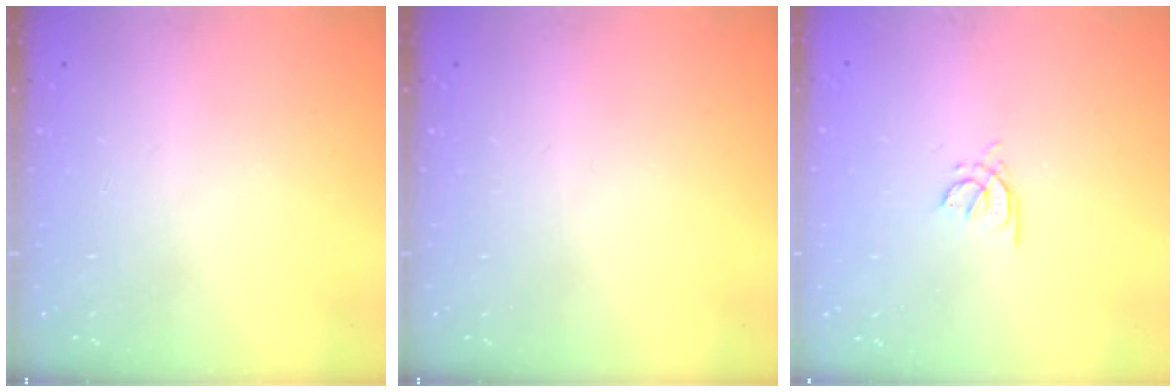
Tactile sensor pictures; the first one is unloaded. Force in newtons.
{"total": 0.0}
{"total": 2.8, "press": 2.7, "slide": 0.8}